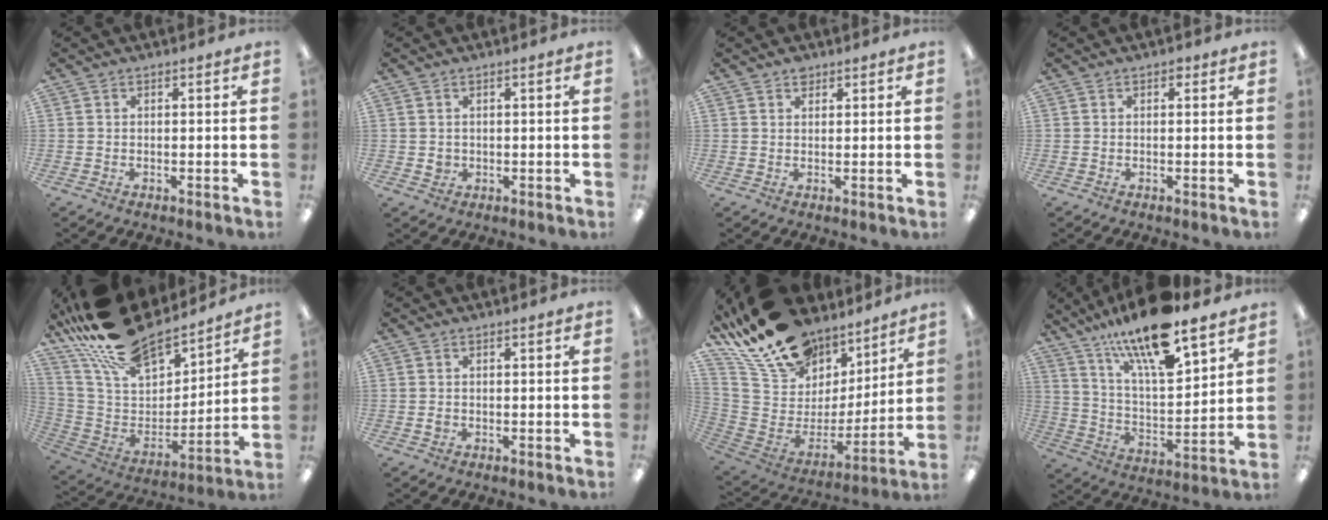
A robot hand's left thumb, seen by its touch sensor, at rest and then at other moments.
{"total": 1.8, "force": [0.4, 1.7, 0.6], "torque": [-0.005, 0.000, 0.003]}
{"total": 1.9, "force": [1.5, 1.0, 0.5], "torque": [-0.003, -0.004, 0.026]}
{"total": 0.8, "force": [0.5, 0.5, 0.4], "torque": [-0.001, 0.000, 0.006]}
{"total": 21.7, "force": [18.5, 7.7, 8.3], "torque": [-0.185, -0.122, 0.334]}
{"total": 0.9, "force": [0.0, 0.8, 0.4], "torque": [-0.009, 0.004, -0.001]}
{"total": 20.6, "force": [16.0, 11.1, 6.7], "torque": [-0.138, -0.107, 0.304]}
{"total": 18.3, "force": [14.2, 4.3, 10.7], "torque": [-0.194, -0.086, 0.239]}